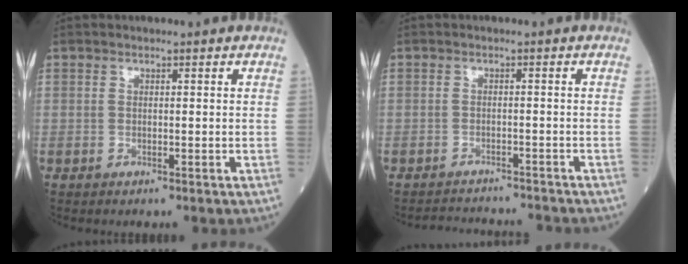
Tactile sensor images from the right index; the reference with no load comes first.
{"total": 6.6, "force": [-6.5, 0.4, 0.6], "torque": [-0.005, 0.000, -0.089]}